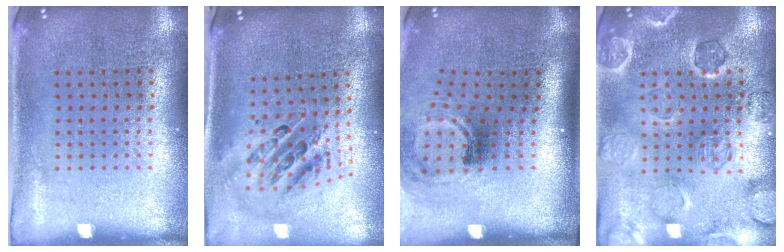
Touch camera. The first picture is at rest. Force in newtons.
{"total": 1.4, "press": 1.3, "slide": 0.7}
{"total": 1.8, "press": 1.1, "slide": 1.4}
{"total": 1.4, "press": 1.4, "slide": 0.2}